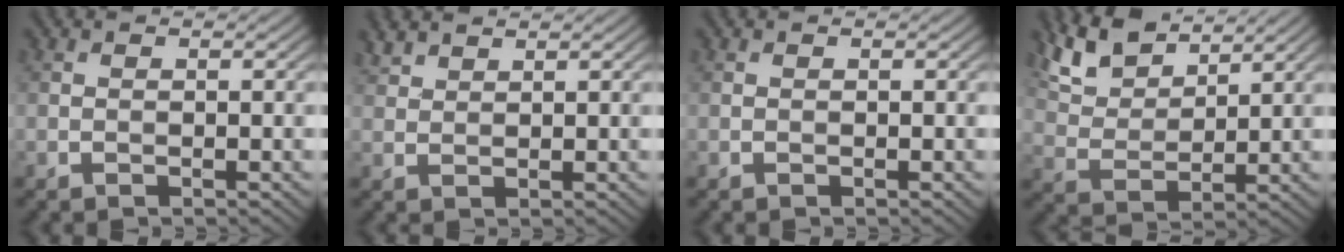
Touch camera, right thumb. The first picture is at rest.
{"total": 2.2, "force": [1.9, 0.7, 0.7], "torque": [-0.020, 0.006, 0.047]}
{"total": 0.0}
{"total": 8.2, "force": [6.2, 3.2, 4.3], "torque": [-0.111, 0.011, 0.127]}